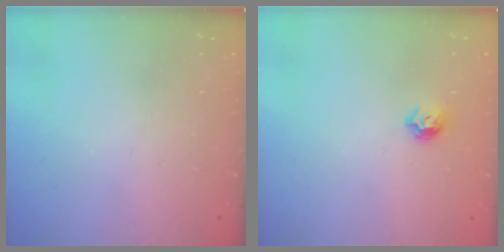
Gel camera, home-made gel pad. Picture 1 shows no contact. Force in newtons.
{"total": 5.3, "press": 5.2, "slide": 1.2}